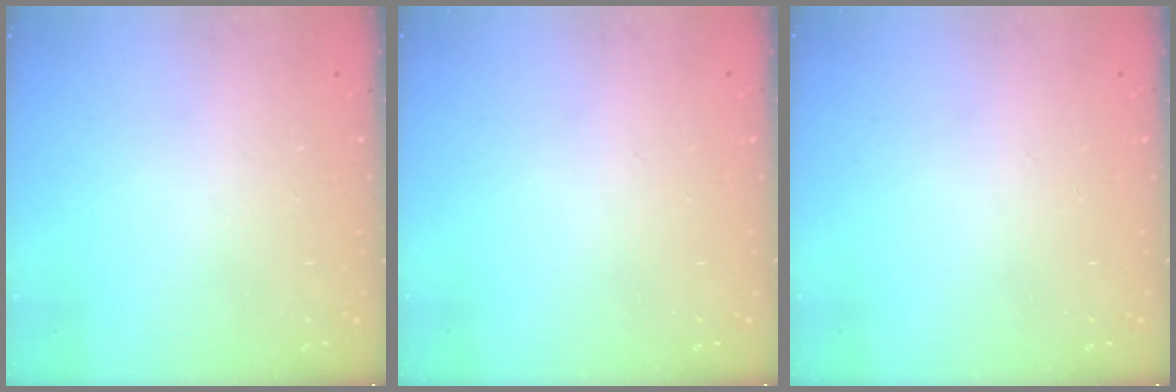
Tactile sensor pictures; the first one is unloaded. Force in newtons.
{"total": 0.0}
{"total": 0.0}